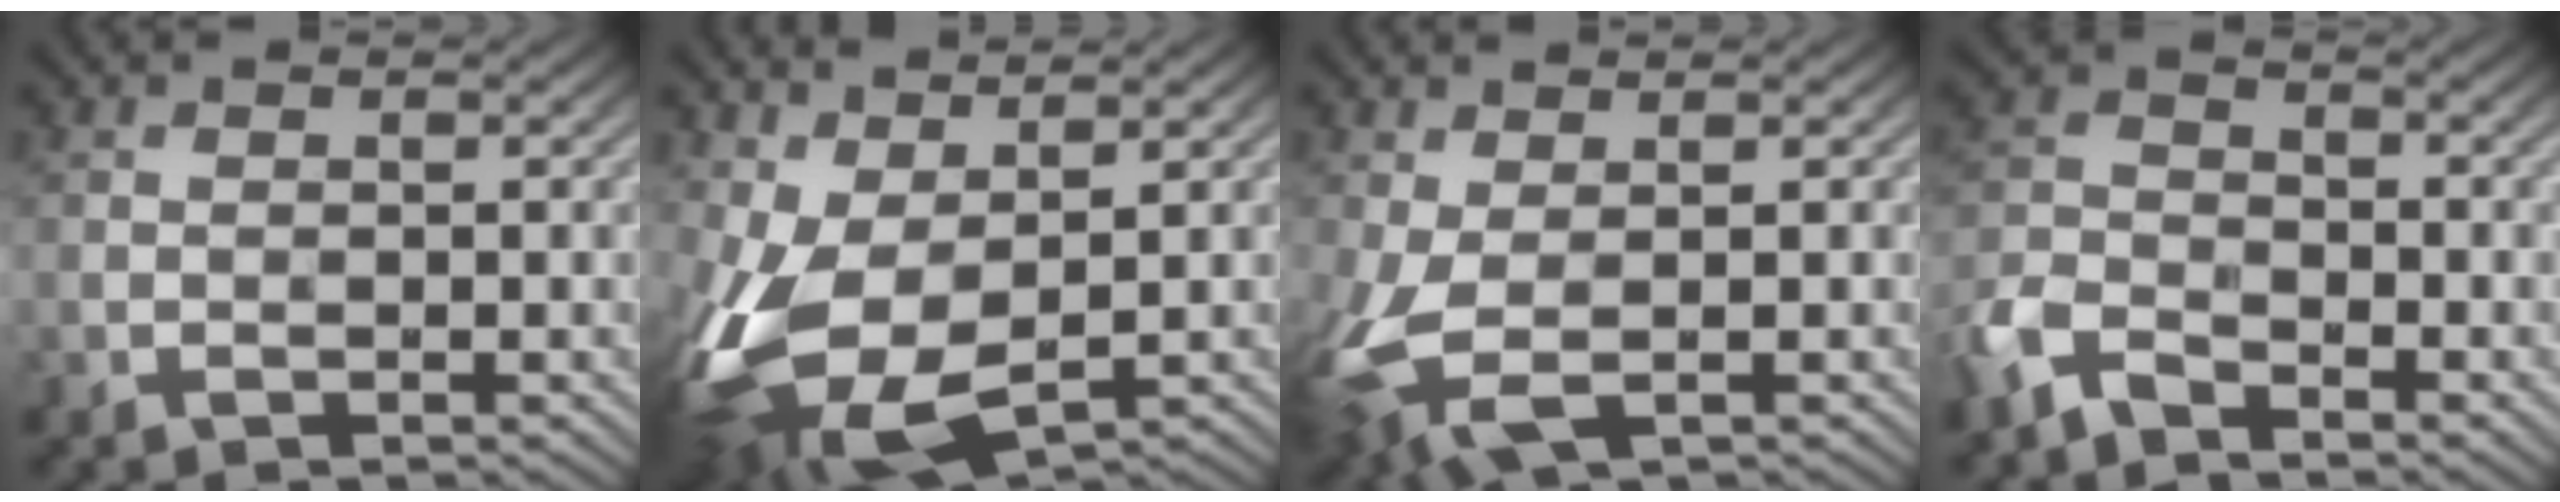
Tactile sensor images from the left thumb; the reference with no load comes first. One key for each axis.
{"total": 12.4, "fx": -0.4, "fy": 7.4, "fz": 10.0, "tx": -0.252, "ty": -0.042, "tz": 0.021}
{"total": 7.1, "fx": -1.3, "fy": 3.7, "fz": 5.9, "tx": -0.147, "ty": -0.022, "tz": -0.012}
{"total": 6.0, "fx": -4.6, "fy": 2.7, "fz": 2.8, "tx": -0.069, "ty": -0.010, "tz": -0.107}